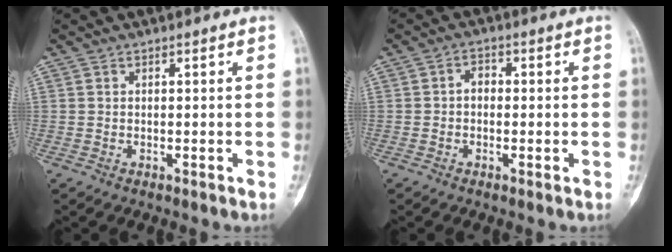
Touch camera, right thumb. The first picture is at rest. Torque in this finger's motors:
{"motor_torque": [0.33, 0.16, 0.13, -0.20, 0.00]}